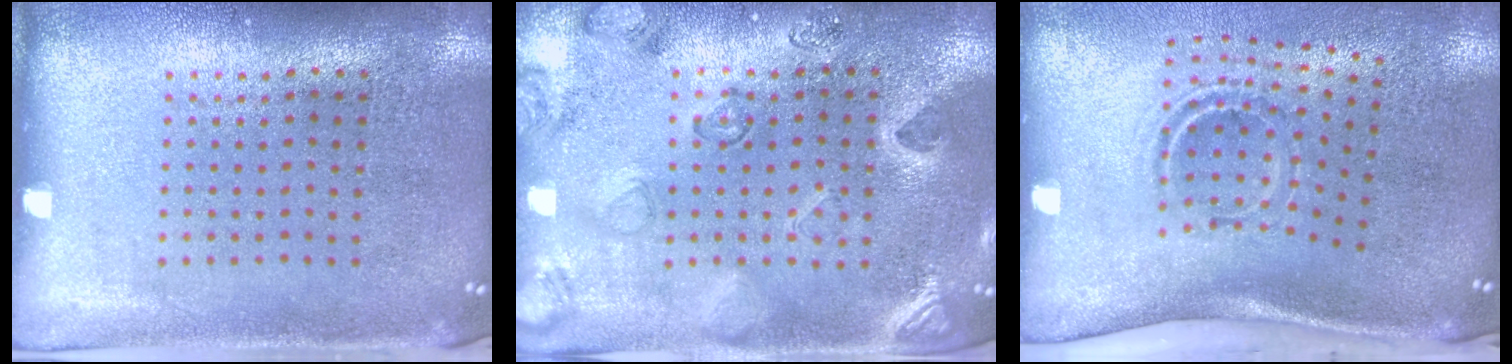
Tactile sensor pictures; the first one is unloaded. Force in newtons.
{"total": 2.3, "press": 2.0, "slide": 1.1}
{"total": 2.2, "press": 1.2, "slide": 1.8}